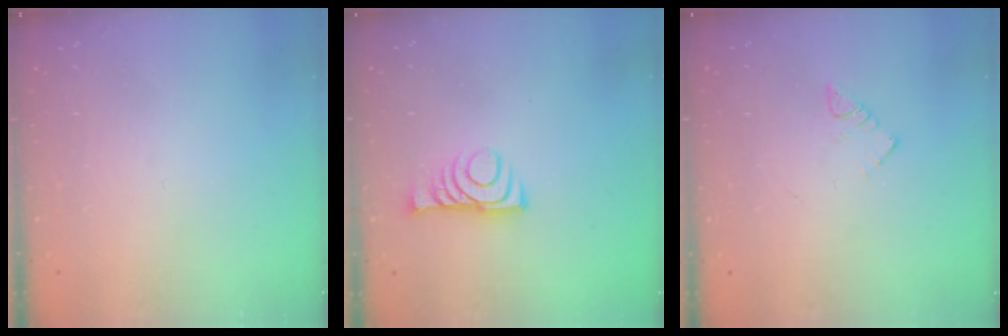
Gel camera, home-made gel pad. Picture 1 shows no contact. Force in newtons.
{"total": 8.2, "press": 8.1, "slide": 1.0}
{"total": 3.9, "press": 3.9, "slide": 0.2}